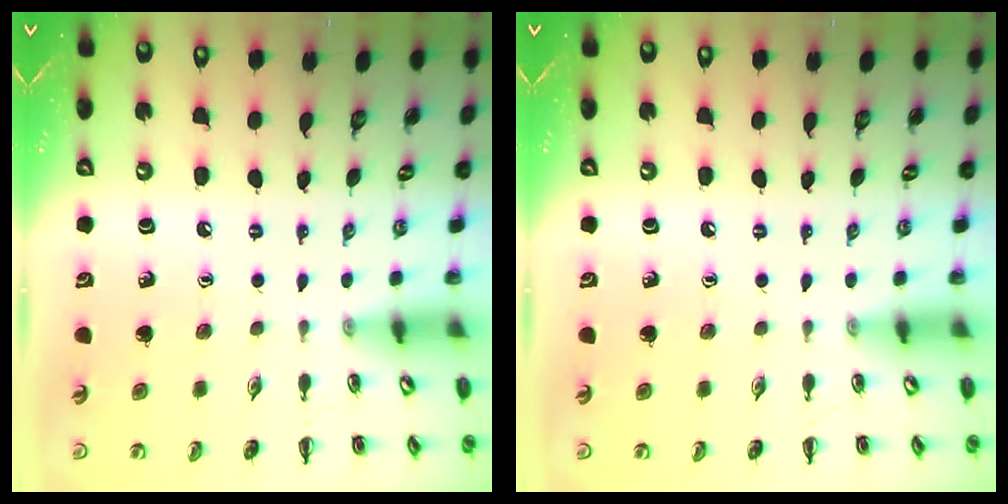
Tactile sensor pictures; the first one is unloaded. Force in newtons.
{"total": 0.0}